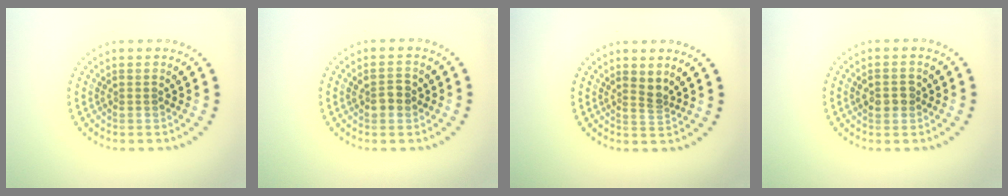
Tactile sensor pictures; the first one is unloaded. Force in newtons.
{"total": 2.1, "press": 2.1, "slide": 0.3}
{"total": 1.2, "press": 0.7, "slide": 1.0}
{"total": 1.9, "press": 1.9, "slide": 0.2}